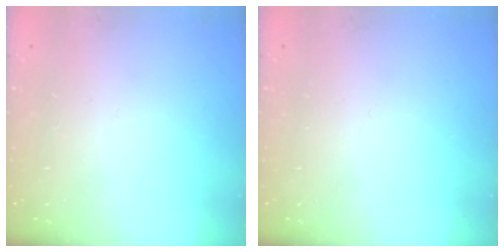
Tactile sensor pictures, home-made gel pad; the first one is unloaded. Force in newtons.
{"total": 0.0}